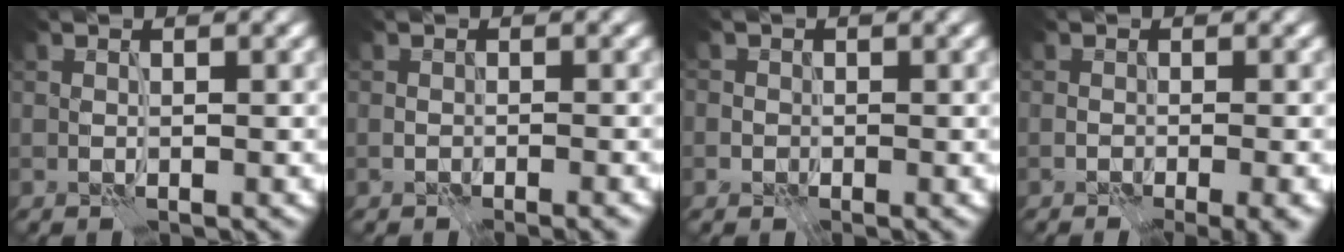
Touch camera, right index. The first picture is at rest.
{"total": 1.5, "force": [-0.9, 0.8, 0.9], "torque": [-0.014, -0.006, -0.006]}
{"total": 1.3, "force": [0.0, 1.3, 0.1], "torque": [0.008, 0.001, -0.003]}
{"total": 3.5, "force": [-1.8, 1.2, 2.8], "torque": [-0.027, -0.010, -0.016]}